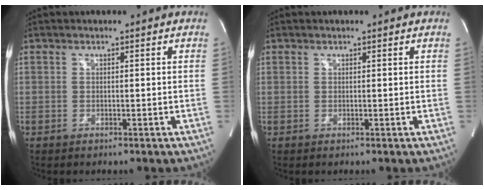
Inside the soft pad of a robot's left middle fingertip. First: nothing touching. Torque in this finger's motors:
{"motor_torque": [1.20, -0.94, 0.00, -0.05]}